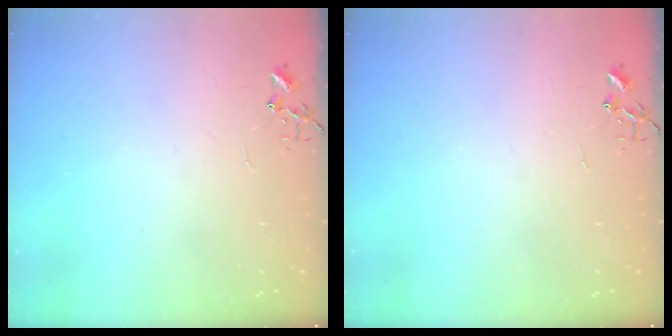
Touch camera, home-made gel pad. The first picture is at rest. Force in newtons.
{"total": 0.0}